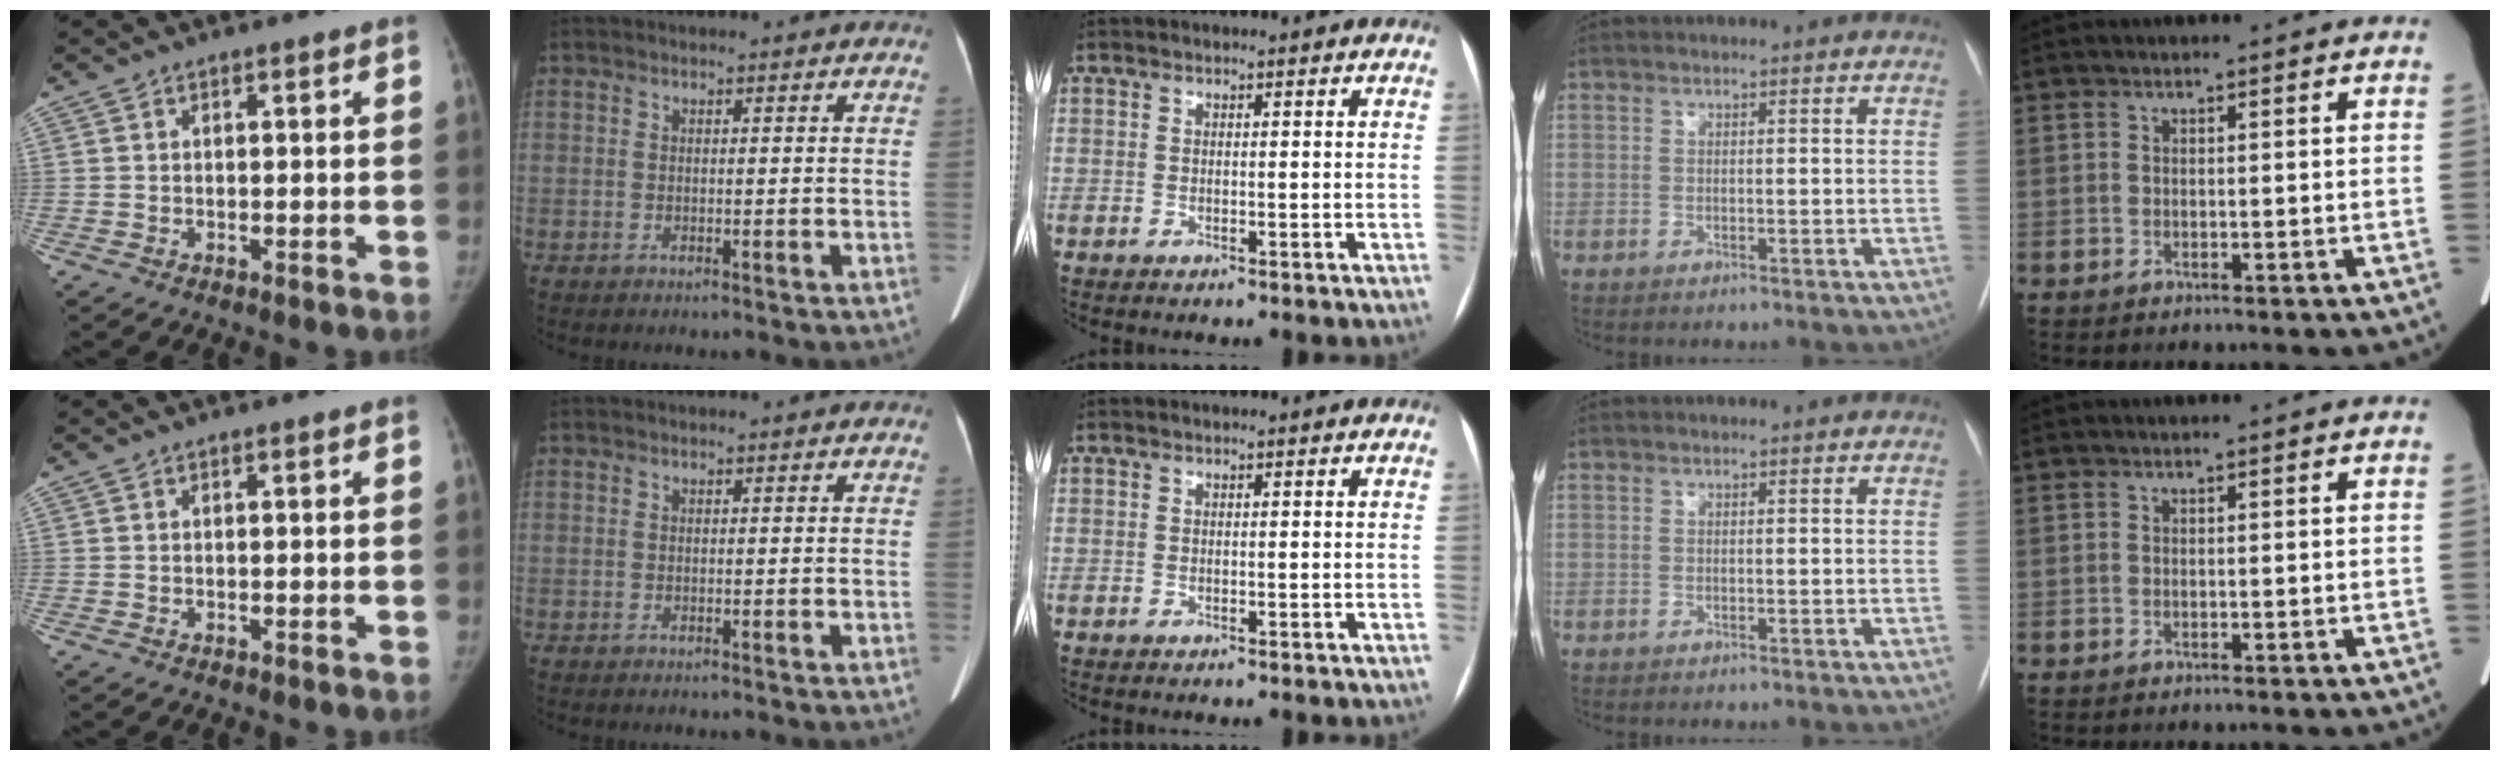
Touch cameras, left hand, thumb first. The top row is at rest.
{}